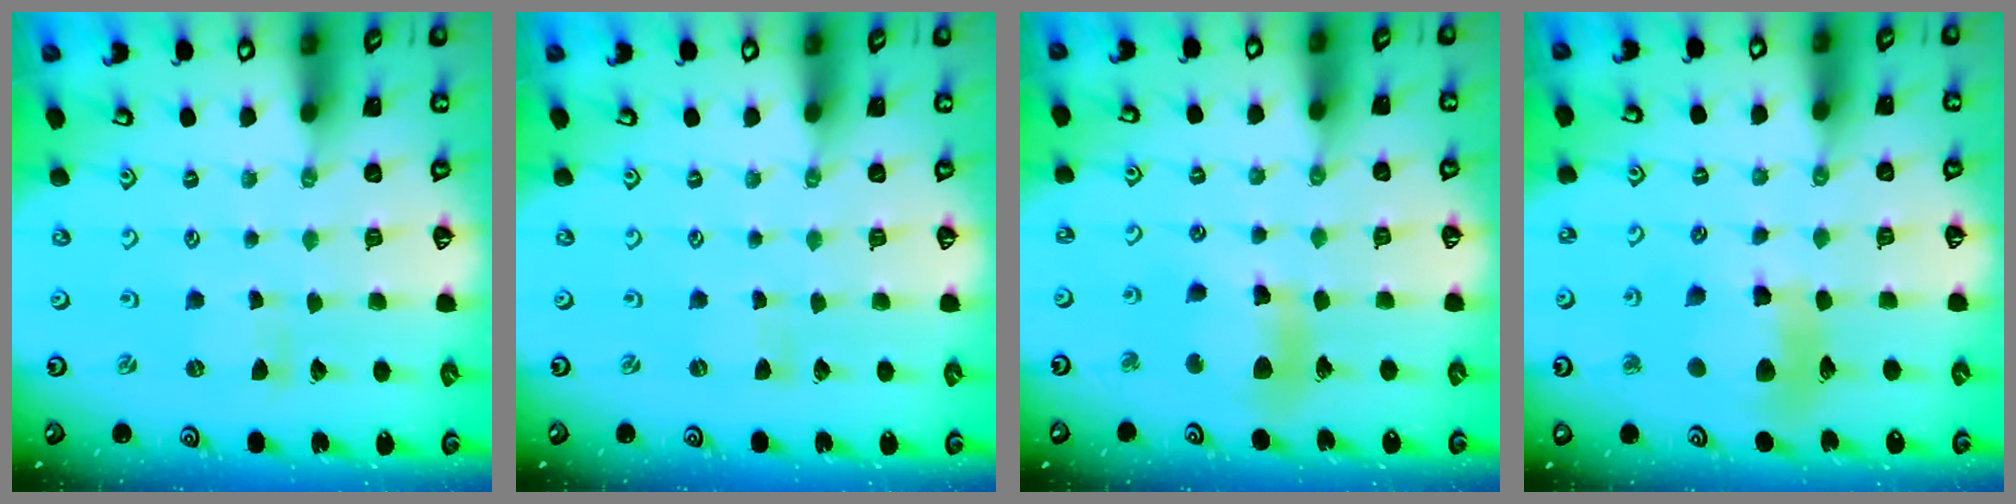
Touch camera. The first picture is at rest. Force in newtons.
{"total": 0.0}
{"total": 12.3, "press": 12.0, "slide": 2.6}
{"total": 12.5, "press": 12.4, "slide": 1.7}